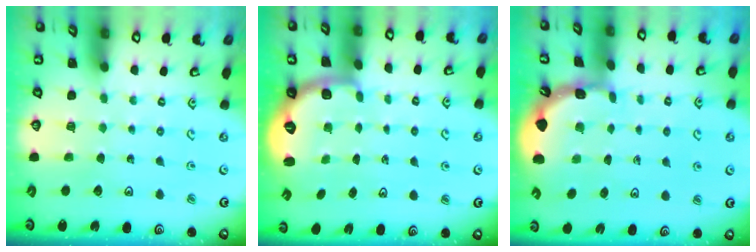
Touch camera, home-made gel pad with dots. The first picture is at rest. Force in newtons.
{"total": 2.6, "press": 1.6, "slide": 2.1}
{"total": 1.7, "press": 1.7, "slide": 0.1}